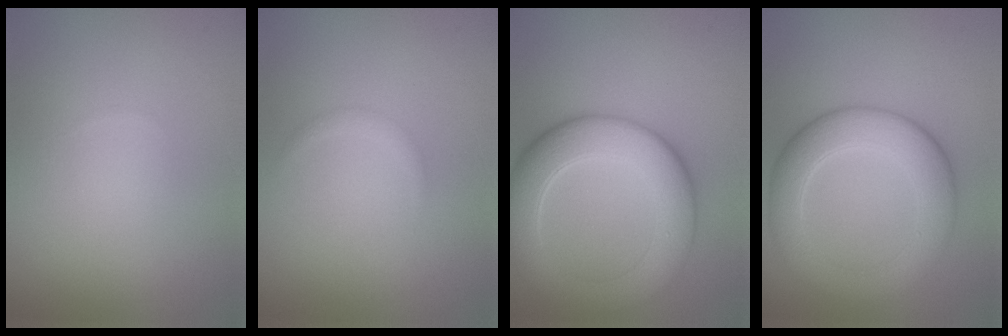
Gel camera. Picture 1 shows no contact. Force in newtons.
{"total": 0.7, "press": 0.7, "slide": 0.0}
{"total": 7.6, "press": 7.6, "slide": 0.6}
{"total": 5.7, "press": 5.7, "slide": 0.3}